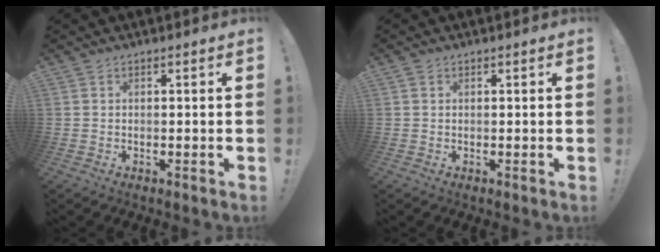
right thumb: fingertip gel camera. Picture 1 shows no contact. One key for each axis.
{"total": 0.0}